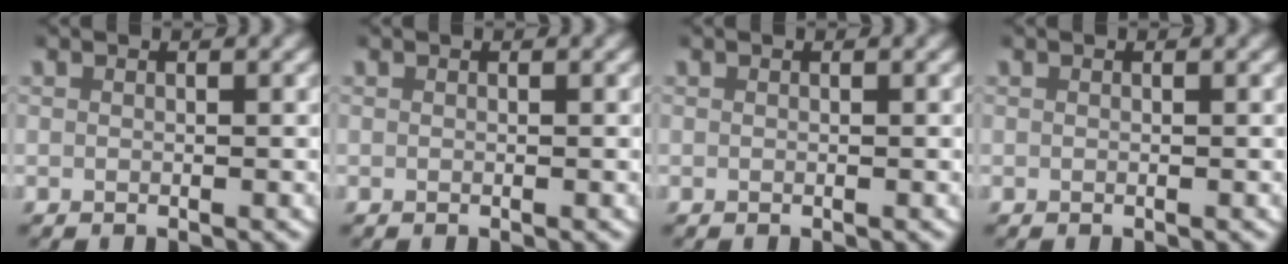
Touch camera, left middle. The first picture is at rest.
{"total": 0.0}
{"total": 0.0}
{"total": 0.0}